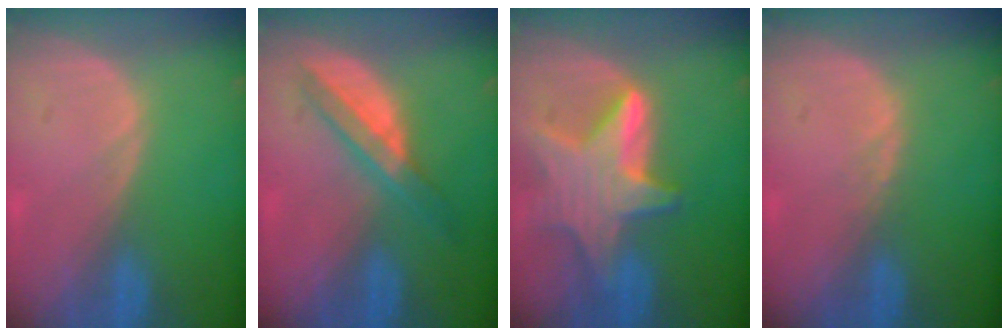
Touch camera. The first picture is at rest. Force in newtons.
{"total": 5.5, "press": 5.3, "slide": 1.6}
{"total": 9.1, "press": 9.1, "slide": 0.8}
{"total": 0.8, "press": 0.8, "slide": 0.3}